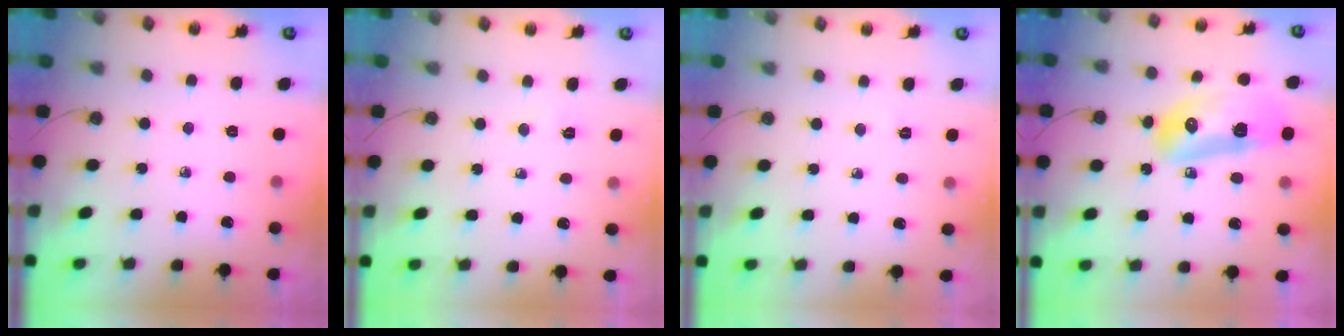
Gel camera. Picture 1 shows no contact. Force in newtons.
{"total": 2.5, "press": 2.5, "slide": 0.3}
{"total": 18.9, "press": 4.1, "slide": 18.4}
{"total": 15.4, "press": 15.2, "slide": 2.4}